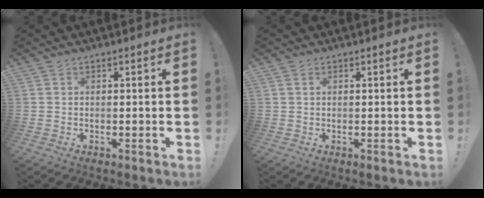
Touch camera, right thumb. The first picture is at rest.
{"total": 0.9, "force": [0.5, 0.5, 0.6], "torque": [-0.015, 0.002, 0.009]}